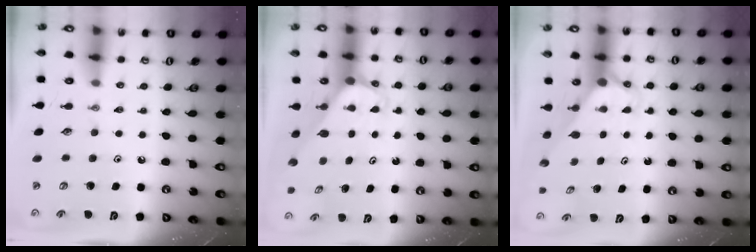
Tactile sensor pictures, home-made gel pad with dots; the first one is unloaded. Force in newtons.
{"total": 1.8, "press": 1.8, "slide": 0.1}
{"total": 2.8, "press": 2.8, "slide": 0.0}